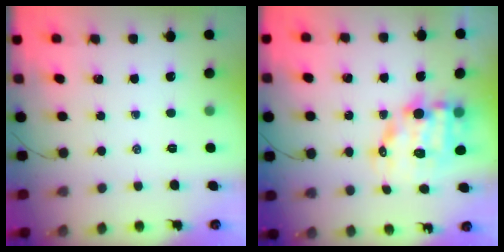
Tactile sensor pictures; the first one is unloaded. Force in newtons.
{"total": 12.1, "press": 11.8, "slide": 3.0}